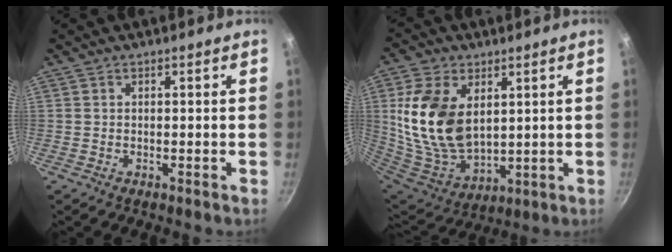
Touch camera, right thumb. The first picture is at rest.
{"total": 18.4, "force": [4.3, 11.5, 13.7], "torque": [-0.256, -0.034, 0.098]}